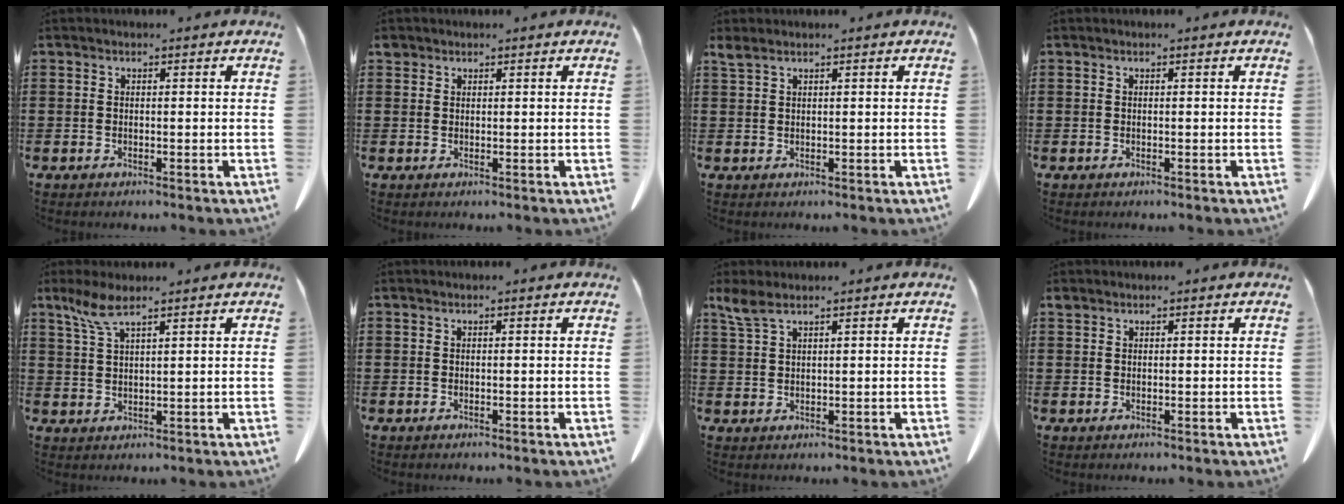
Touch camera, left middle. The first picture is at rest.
{"total": 1.3, "force": [1.0, 0.8, 0.3], "torque": [-0.010, 0.003, 0.020]}
{"total": 1.5, "force": [1.1, 0.4, 1.0], "torque": [-0.024, 0.001, 0.020]}
{"total": 0.0}
{"total": 4.8, "force": [3.1, 1.0, 3.5], "torque": [-0.086, 0.001, 0.055]}
{"total": 0.0}
{"total": 3.4, "force": [2.2, 0.9, 2.4], "torque": [-0.054, 0.001, 0.041]}
{"total": 0.8, "force": [0.6, 0.4, 0.1], "torque": [-0.006, 0.003, 0.012]}